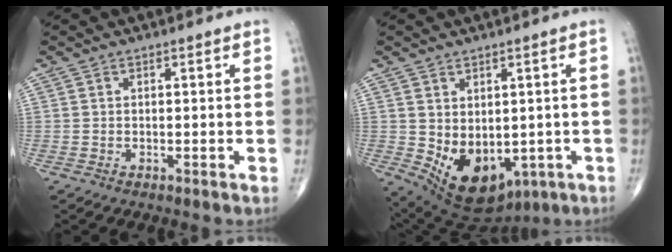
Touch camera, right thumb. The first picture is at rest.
{"total": 12.3, "force": [-2.1, 8.2, 8.9], "torque": [-0.119, -0.009, 0.000]}